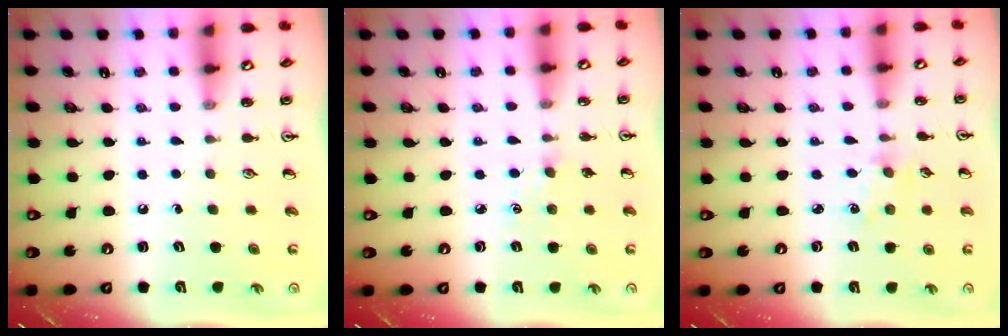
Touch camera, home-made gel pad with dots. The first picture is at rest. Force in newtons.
{"total": 2.2, "press": 2.2, "slide": 0.4}
{"total": 0.9, "press": 0.9, "slide": 0.2}